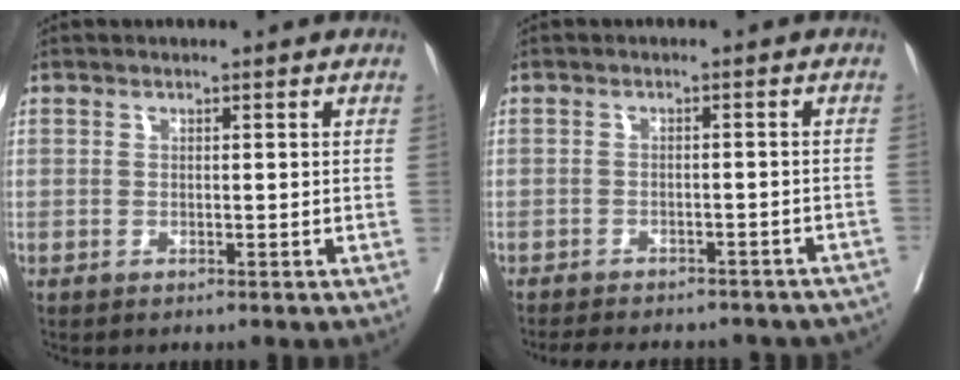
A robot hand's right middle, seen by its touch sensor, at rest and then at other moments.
{"total": 17.8, "force": [-15.6, 5.9, 6.3], "torque": [-0.130, -0.008, -0.175]}